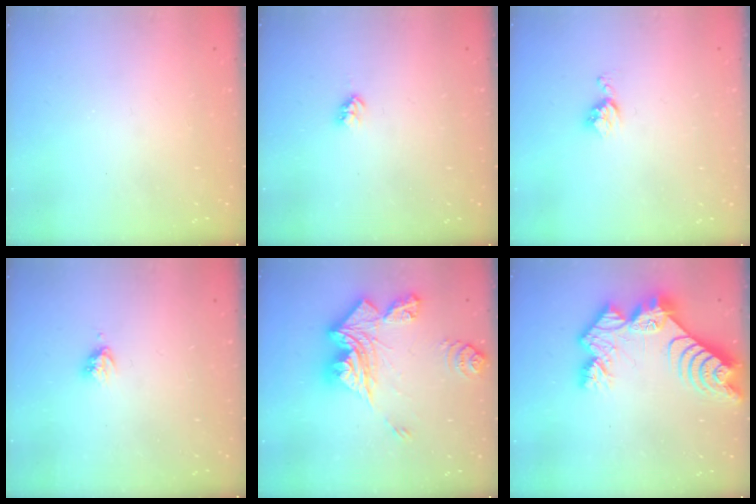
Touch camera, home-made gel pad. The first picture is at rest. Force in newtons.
{"total": 2.9, "press": 2.8, "slide": 0.5}
{"total": 5.0, "press": 5.0, "slide": 0.4}
{"total": 3.1, "press": 3.1, "slide": 0.4}
{"total": 20.4, "press": 20.3, "slide": 2.4}
{"total": 14.1, "press": 14.0, "slide": 1.4}